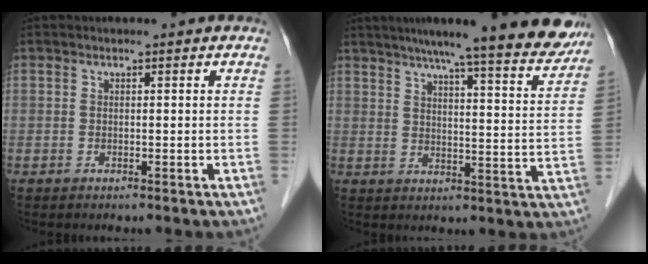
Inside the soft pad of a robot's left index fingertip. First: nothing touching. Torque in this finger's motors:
{"motor_torque": [0.30, -0.68, 0.73, 0.18]}